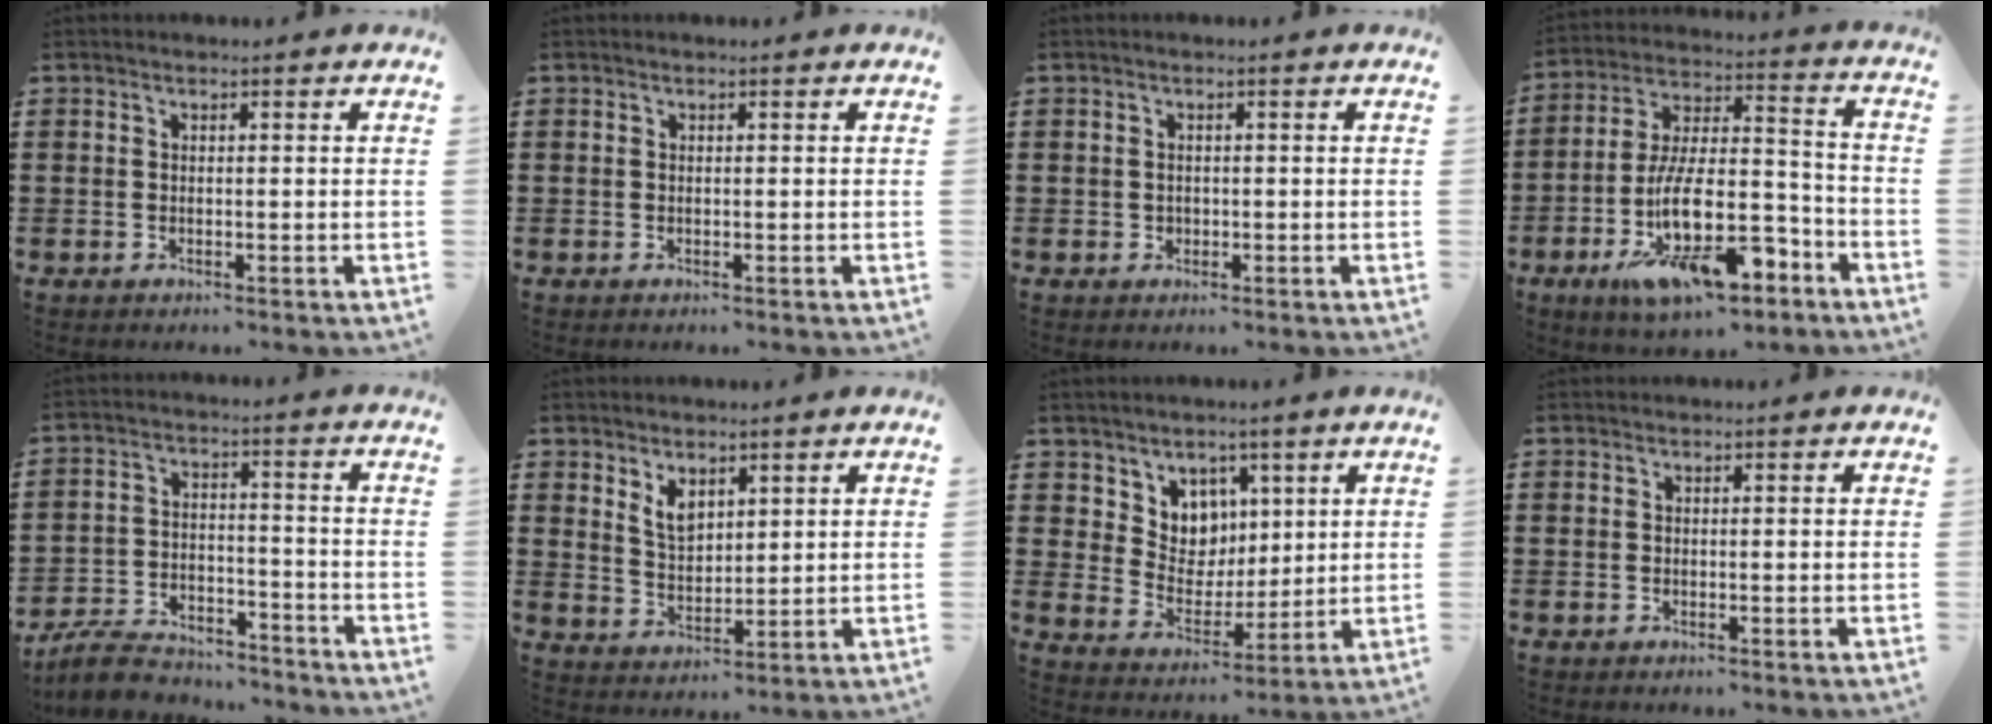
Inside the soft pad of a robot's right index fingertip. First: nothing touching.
{"total": 0.0}
{"total": 0.8, "force": [0.0, 0.8, 0.2], "torque": [-0.008, 0.004, 0.000]}
{"total": 17.3, "force": [-9.3, 6.1, 13.2], "torque": [-0.252, 0.022, -0.157]}
{"total": 5.7, "force": [-5.4, 1.0, 1.3], "torque": [-0.040, 0.005, -0.108]}
{"total": 4.3, "force": [2.7, 2.4, 2.3], "torque": [-0.055, 0.004, 0.049]}
{"total": 6.6, "force": [4.2, 5.1, -0.1], "torque": [-0.032, -0.023, 0.079]}
{"total": 0.0}